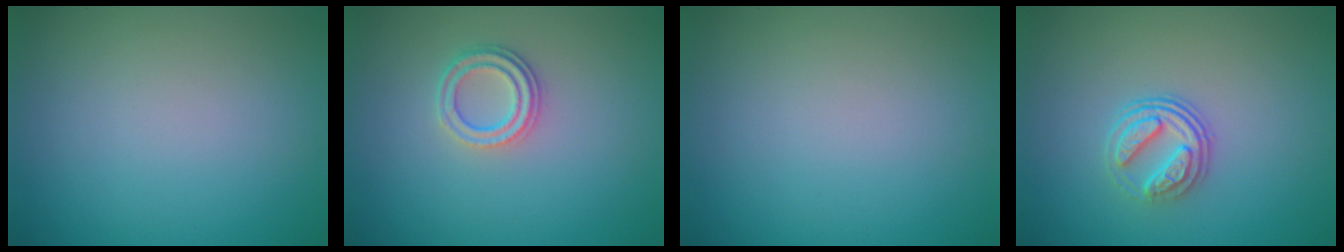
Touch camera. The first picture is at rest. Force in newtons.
{"total": 2.4, "press": 2.0, "slide": 1.2}
{"total": 0.0}
{"total": 3.1, "press": 2.6, "slide": 1.7}